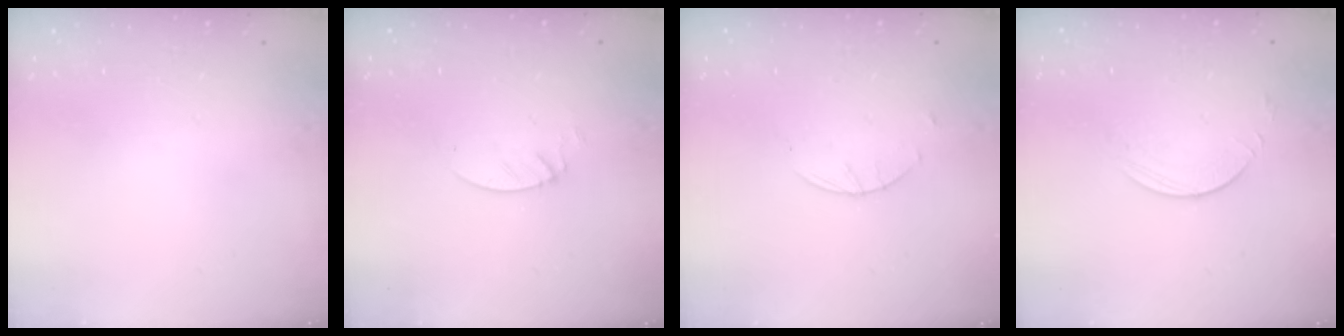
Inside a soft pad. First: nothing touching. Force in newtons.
{"total": 1.3, "press": 1.3, "slide": 0.1}
{"total": 1.7, "press": 1.7, "slide": 0.3}
{"total": 4.8, "press": 4.8, "slide": 0.5}